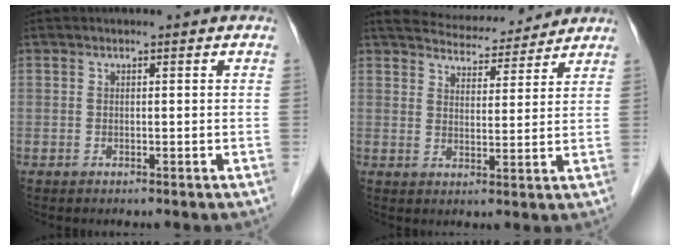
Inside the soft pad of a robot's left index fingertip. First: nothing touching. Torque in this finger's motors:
{"motor_torque": [0.70, -1.06, 0.04, 0.01]}